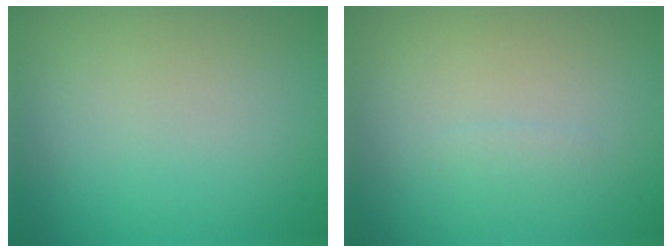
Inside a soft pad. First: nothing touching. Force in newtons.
{"total": 0.7, "press": 0.7, "slide": 0.0}